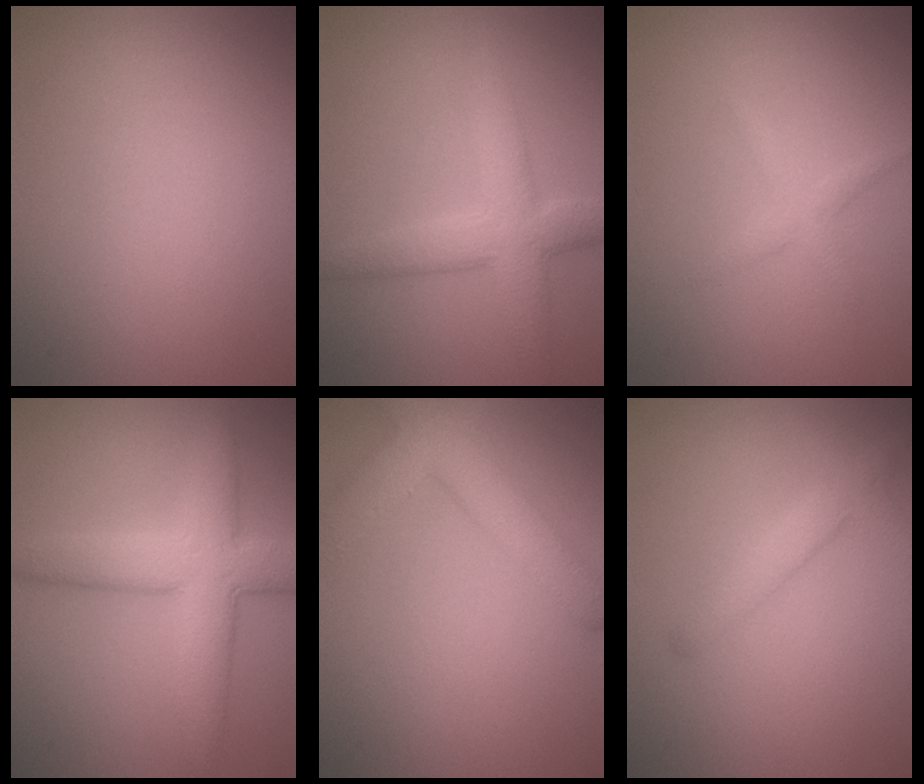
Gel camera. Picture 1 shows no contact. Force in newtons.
{"total": 5.3, "press": 5.3, "slide": 0.3}
{"total": 1.3, "press": 1.3, "slide": 0.1}
{"total": 7.1, "press": 7.1, "slide": 0.2}
{"total": 5.3, "press": 5.3, "slide": 0.2}
{"total": 2.4, "press": 2.4, "slide": 0.1}